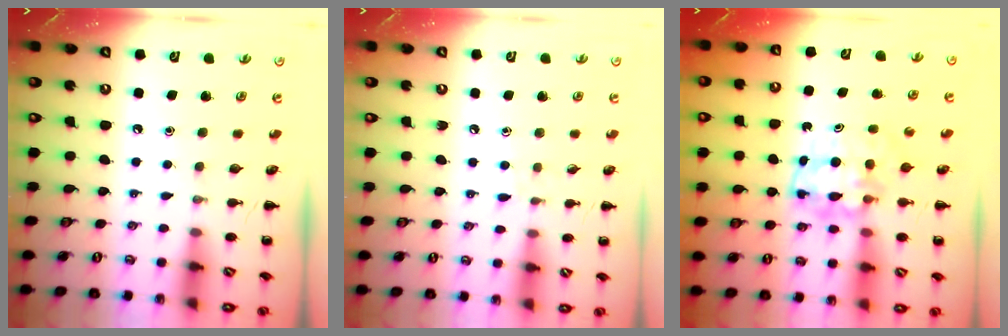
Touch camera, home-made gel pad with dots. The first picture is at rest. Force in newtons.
{"total": 3.7, "press": 3.4, "slide": 1.5}
{"total": 5.5, "press": 5.5, "slide": 0.7}